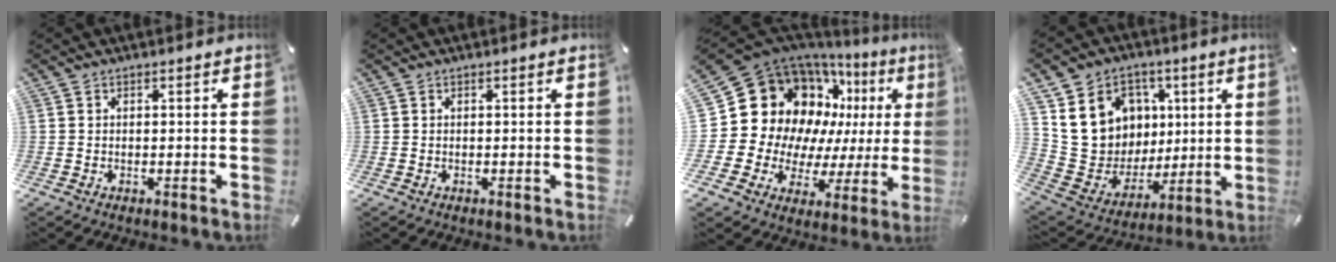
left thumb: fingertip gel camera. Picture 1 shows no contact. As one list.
[{"total": 0.0}, {"total": 20.8, "force": [7.3, 16.7, 10.1], "torque": [-0.162, -0.069, 0.163]}, {"total": 15.8, "force": [5.6, 14.1, 4.4], "torque": [-0.067, -0.034, 0.132]}]